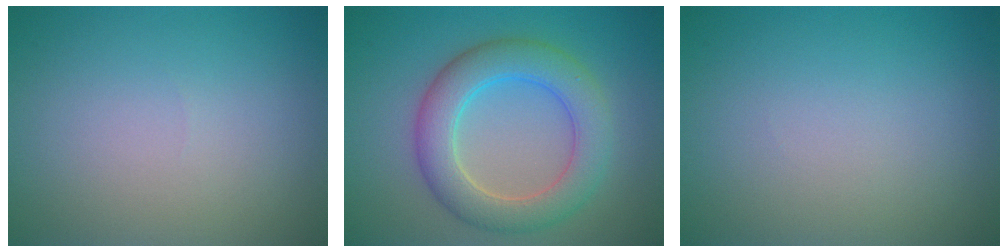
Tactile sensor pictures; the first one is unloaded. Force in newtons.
{"total": 4.7, "press": 4.7, "slide": 0.5}
{"total": 0.0}